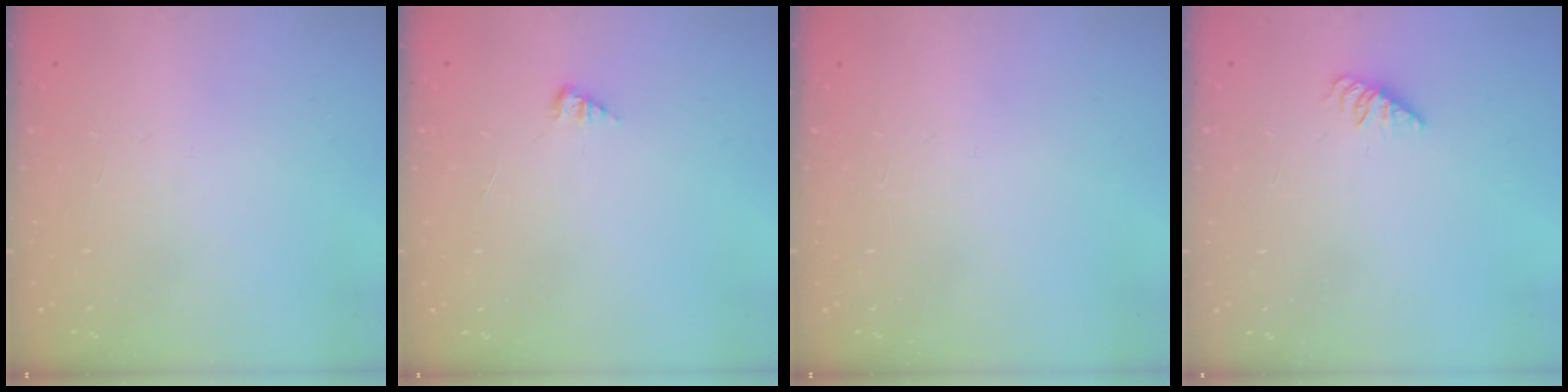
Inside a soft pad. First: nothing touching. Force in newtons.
{"total": 0.0}
{"total": 0.0}
{"total": 1.1, "press": 1.1, "slide": 0.3}